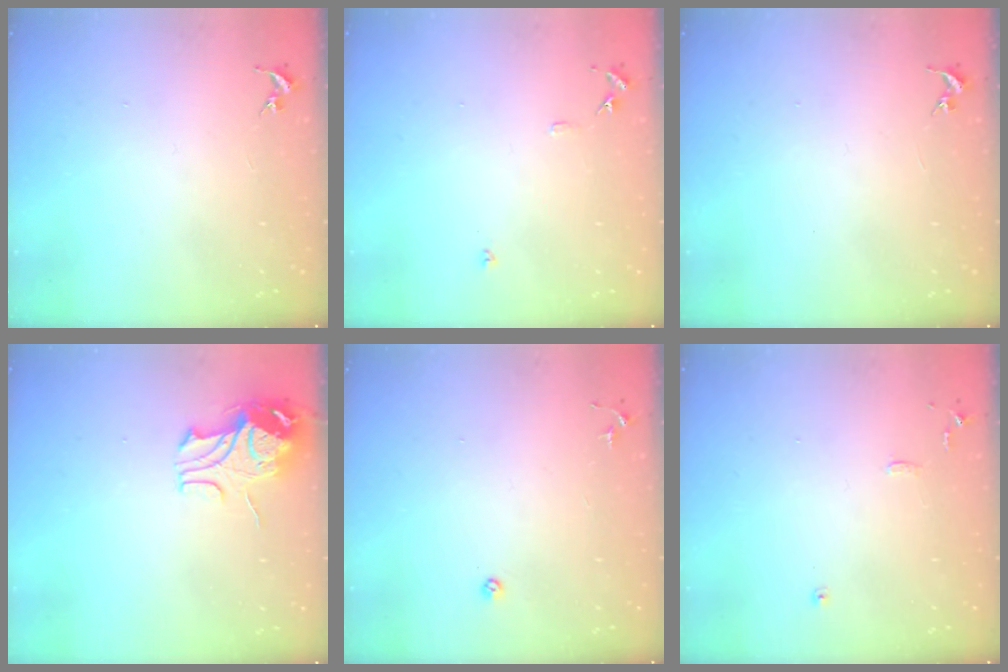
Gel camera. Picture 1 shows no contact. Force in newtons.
{"total": 6.3, "press": 6.3, "slide": 0.6}
{"total": 0.0}
{"total": 9.8, "press": 9.7, "slide": 1.4}
{"total": 3.2, "press": 3.1, "slide": 0.8}
{"total": 7.3, "press": 7.3, "slide": 0.6}